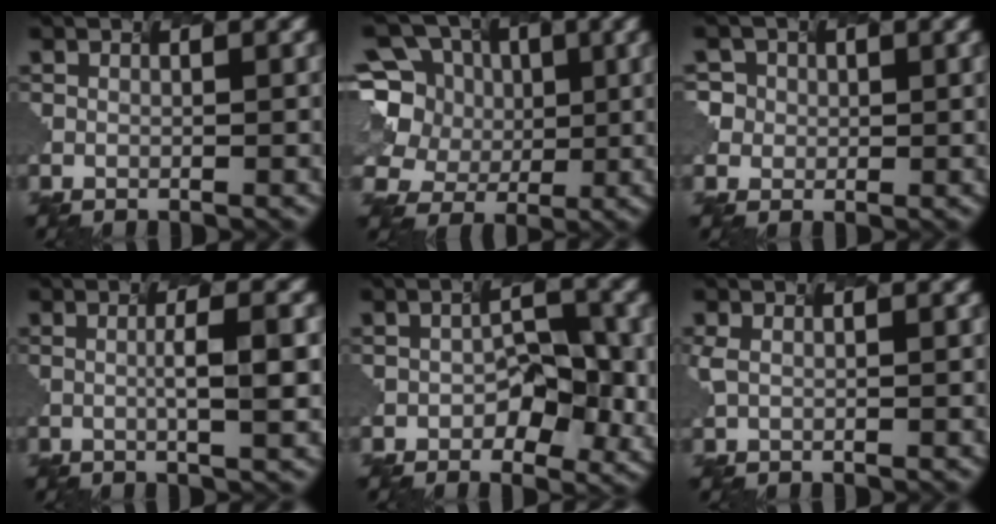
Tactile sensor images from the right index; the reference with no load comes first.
{"total": 8.4, "force": [1.4, 7.6, 3.4], "torque": [-0.087, 0.026, -0.003]}
{"total": 2.4, "force": [0.5, 2.4, -0.1], "torque": [-0.001, 0.003, 0.021]}
{"total": 2.9, "force": [-0.3, 0.3, 2.9], "torque": [-0.044, 0.005, 0.002]}
{"total": 4.2, "force": [-1.1, 2.6, 3.1], "torque": [-0.052, -0.005, -0.009]}
{"total": 0.8, "force": [0.2, 0.3, 0.7], "torque": [-0.021, 0.003, 0.012]}